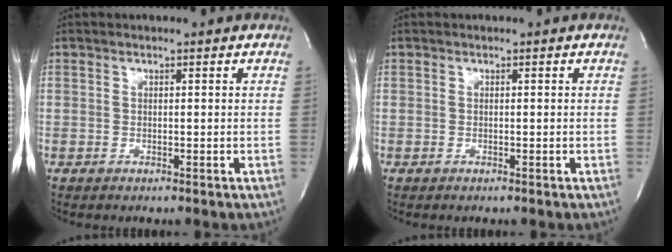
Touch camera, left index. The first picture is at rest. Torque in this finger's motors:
{"motor_torque": [0.00, 0.00, 0.00, 0.00]}